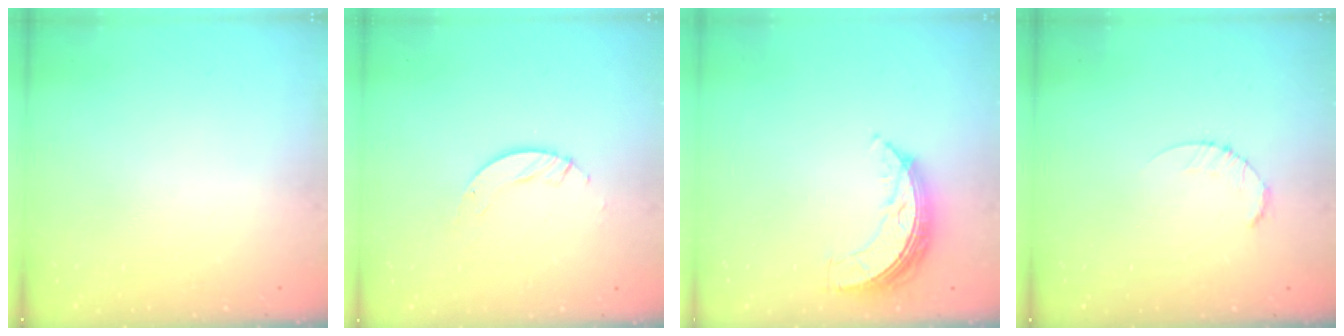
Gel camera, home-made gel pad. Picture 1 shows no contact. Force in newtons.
{"total": 4.0, "press": 4.0, "slide": 0.3}
{"total": 7.8, "press": 7.8, "slide": 0.6}
{"total": 2.6, "press": 2.6, "slide": 0.4}